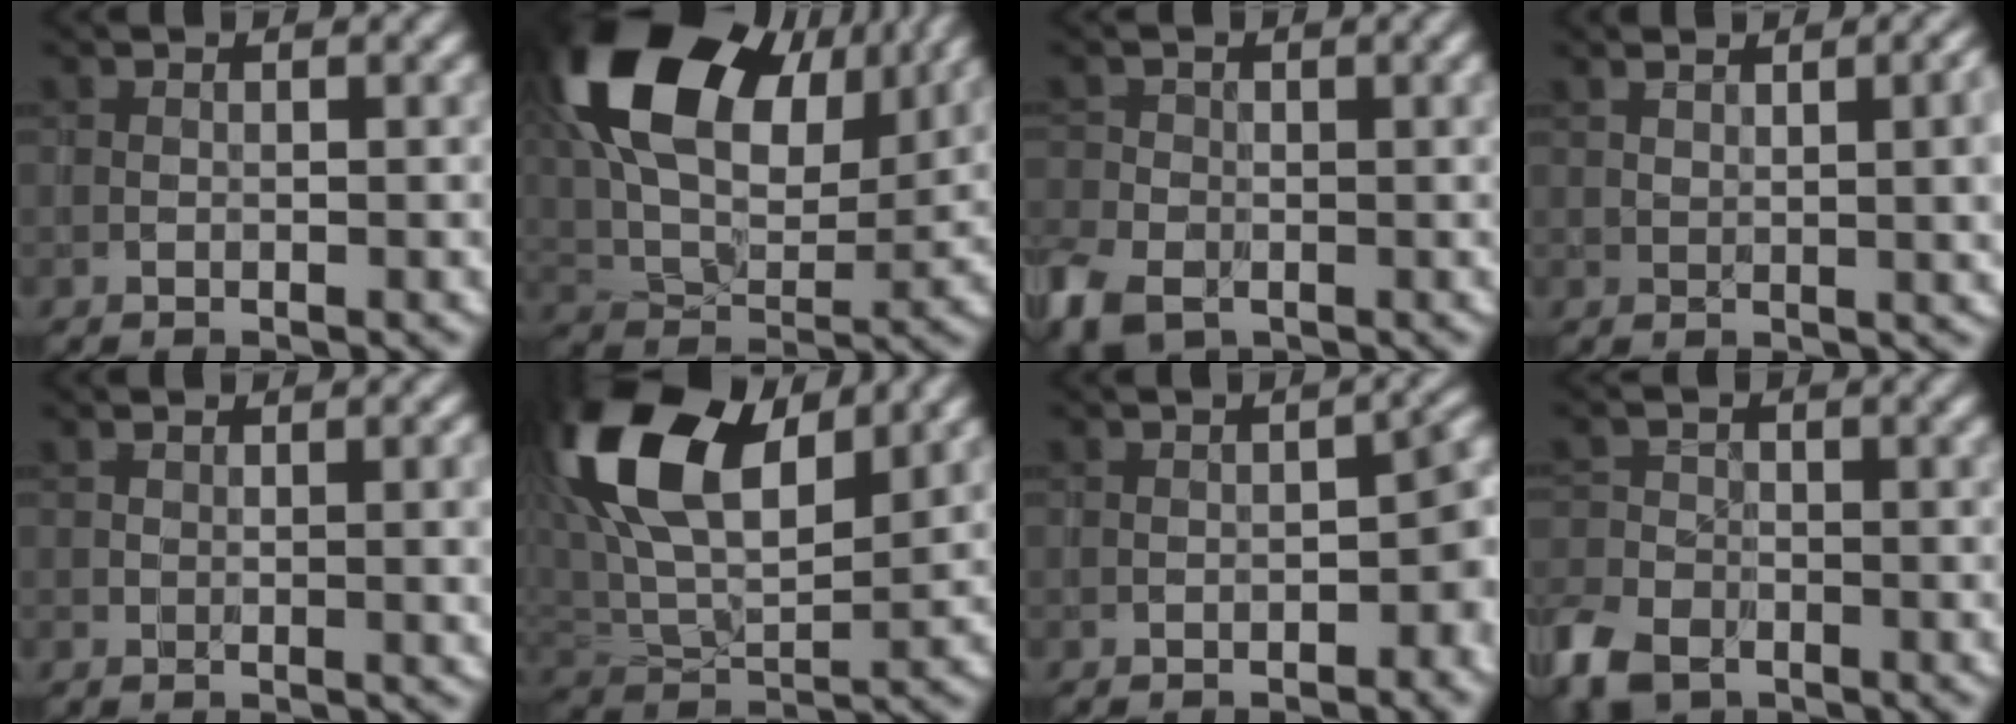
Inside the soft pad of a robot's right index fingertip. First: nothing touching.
{"total": 17.0, "force": [7.5, 9.7, 11.8], "torque": [-0.221, 0.028, 0.129]}
{"total": 5.8, "force": [-3.1, 3.4, 3.7], "torque": [-0.083, -0.019, -0.067]}
{"total": 5.4, "force": [1.8, 2.1, 4.7], "torque": [-0.043, 0.005, 0.036]}
{"total": 3.2, "force": [0.9, 1.3, 2.8], "torque": [-0.036, -0.001, 0.019]}
{"total": 13.4, "force": [6.5, 6.9, 9.5], "torque": [-0.200, 0.025, 0.116]}
{"total": 4.8, "force": [-2.2, 2.4, 3.5], "torque": [-0.028, 0.005, -0.030]}
{"total": 5.6, "force": [-3.8, 3.2, 2.7], "torque": [-0.065, -0.026, -0.078]}